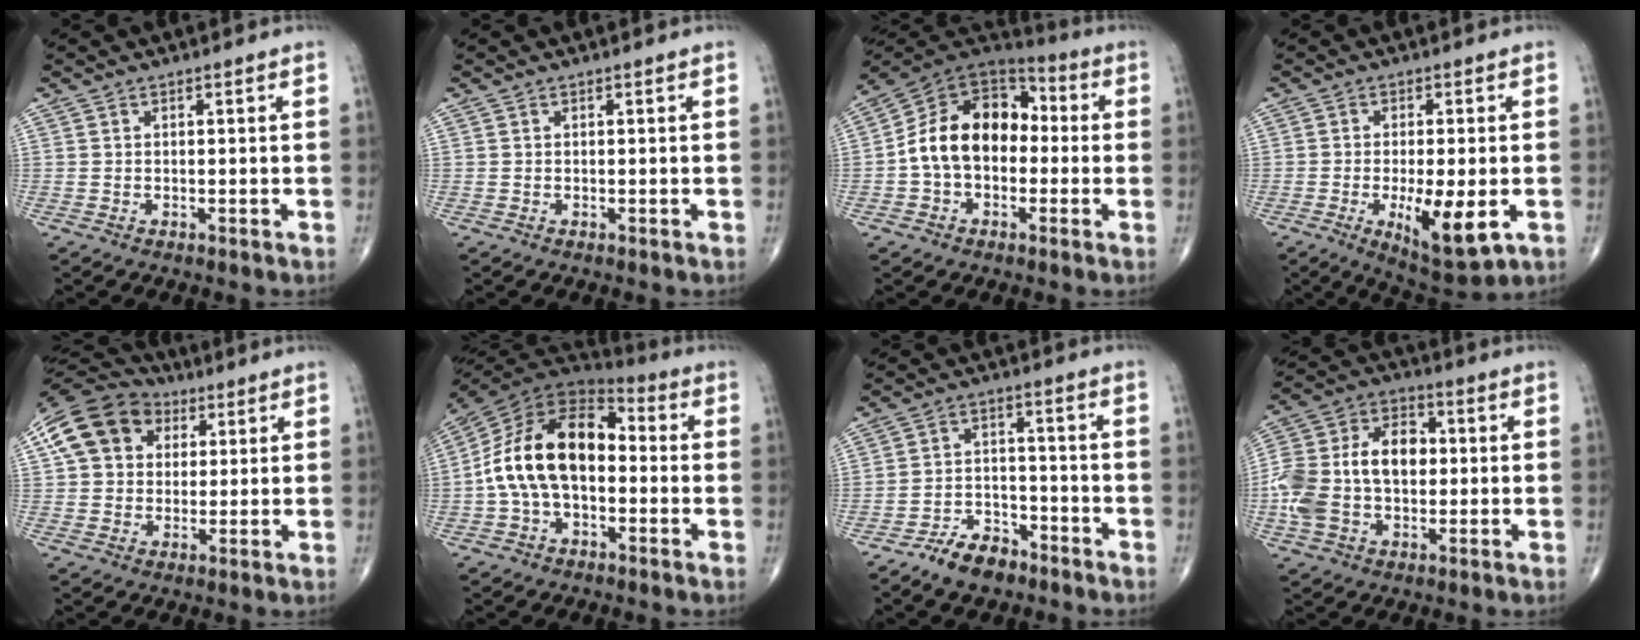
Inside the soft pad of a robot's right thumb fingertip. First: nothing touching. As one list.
[{"total": 0.0}, {"total": 15.9, "force": [-0.9, 11.2, 11.3], "torque": [-0.167, 0.047, -0.029]}, {"total": 11.3, "force": [-3.2, 3.6, 10.2], "torque": [-0.160, -0.017, -0.042]}, {"total": 15.2, "force": [4.9, 11.9, 8.2], "torque": [-0.136, 0.016, 0.074]}, {"total": 18.4, "force": [-0.7, 11.2, 14.6], "torque": [-0.257, 0.045, -0.022]}, {"total": 6.7, "force": [-4.7, 3.7, 3.0], "torque": [-0.043, 0.027, -0.085]}, {"total": 18.3, "force": [-0.3, 12.1, 13.6], "torque": [-0.269, 0.032, -0.009]}]